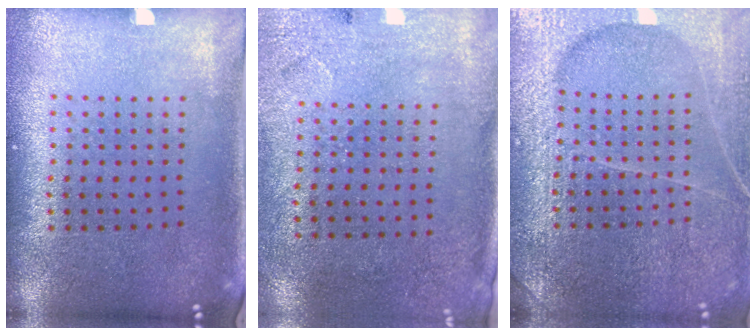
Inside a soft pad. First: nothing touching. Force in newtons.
{"total": 2.7, "press": 2.2, "slide": 1.5}
{"total": 6.6, "press": 6.5, "slide": 0.8}